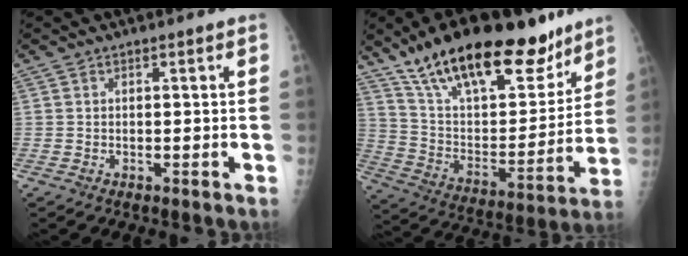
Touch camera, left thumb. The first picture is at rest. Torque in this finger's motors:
{"motor_torque": [0.91, 0.92, 1.44, -1.33, 0.48]}